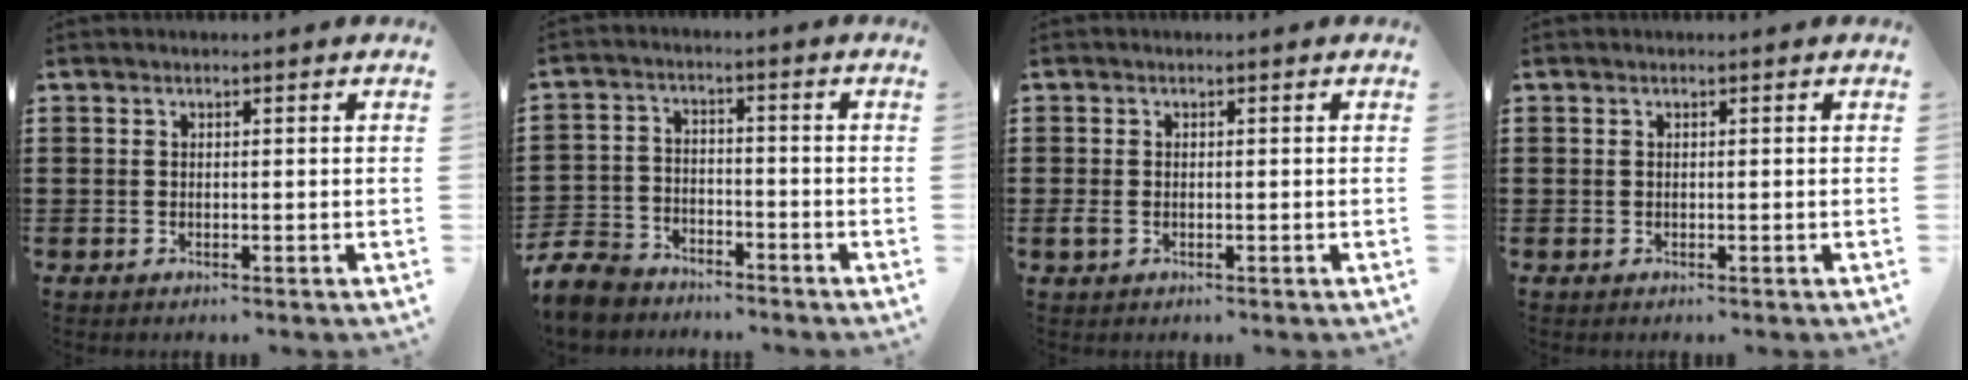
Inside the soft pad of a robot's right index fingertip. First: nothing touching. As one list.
[{"total": 7.1, "force": [-6.6, 2.1, 1.4], "torque": [-0.058, 0.008, -0.138]}, {"total": 1.2, "force": [-0.4, 0.7, 0.8], "torque": [-0.027, -0.004, -0.009]}, {"total": 0.0}]